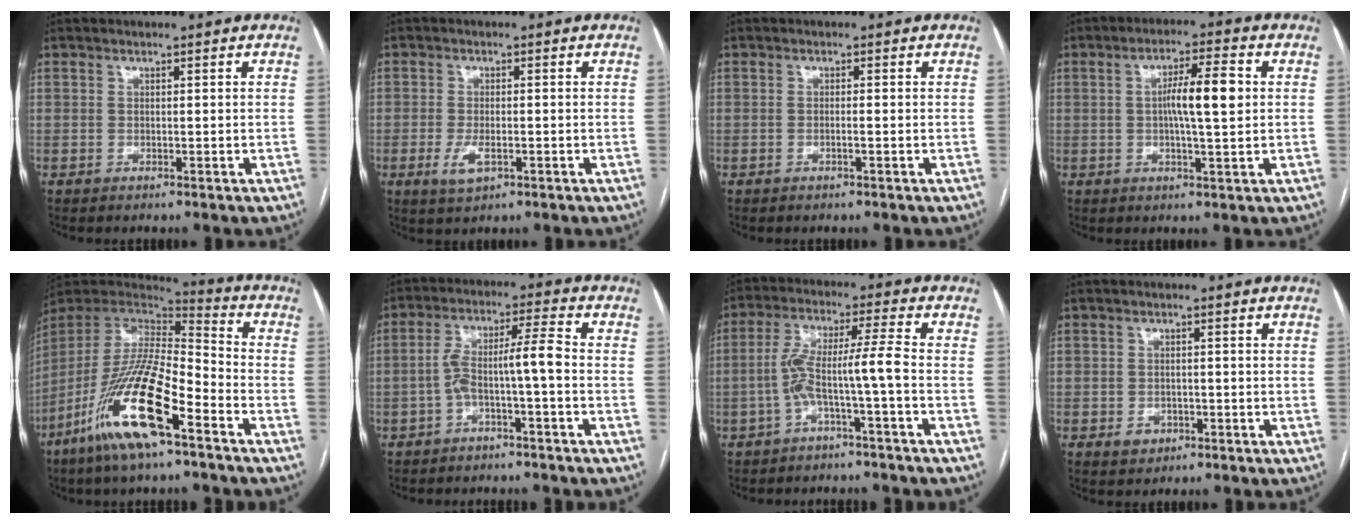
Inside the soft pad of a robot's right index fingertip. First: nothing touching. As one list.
[{"total": 3.5, "force": [-1.3, 1.4, 2.9], "torque": [-0.060, -0.003, -0.018]}, {"total": 0.8, "force": [-0.3, -0.1, 0.8], "torque": [-0.015, 0.001, -0.006]}, {"total": 7.3, "force": [0.6, 0.7, 7.2], "torque": [-0.125, 0.010, 0.007]}, {"total": 19.1, "force": [-10.4, 3.1, 15.7], "torque": [-0.340, -0.040, -0.201]}, {"total": 6.9, "force": [-2.0, 0.2, 6.6], "torque": [-0.121, 0.034, -0.034]}, {"total": 7.4, "force": [-2.6, -0.7, 6.9], "torque": [-0.135, 0.031, -0.046]}, {"total": 2.6, "force": [-1.1, 2.2, 0.8], "torque": [-0.008, 0.006, -0.010]}]